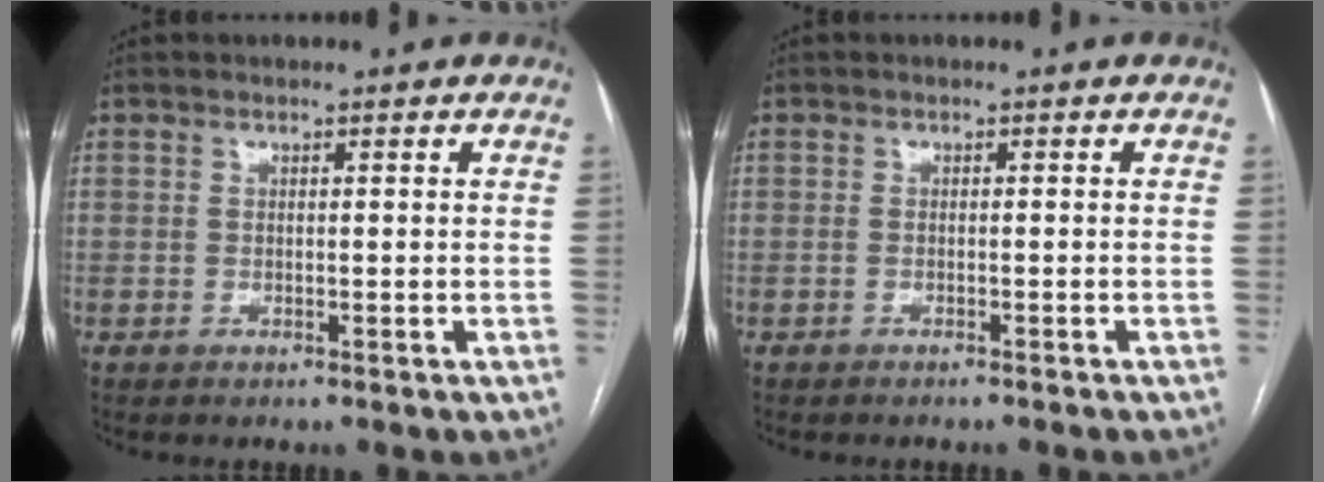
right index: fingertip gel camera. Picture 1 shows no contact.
{"total": 1.7, "force": [-1.6, 0.0, 0.6], "torque": [-0.008, 0.000, -0.019]}